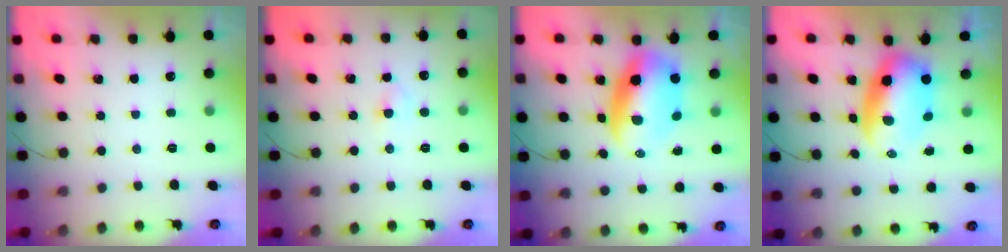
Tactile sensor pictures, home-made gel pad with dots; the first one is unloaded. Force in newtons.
{"total": 2.9, "press": 2.7, "slide": 0.9}
{"total": 10.9, "press": 10.6, "slide": 2.6}
{"total": 8.2, "press": 7.9, "slide": 2.0}